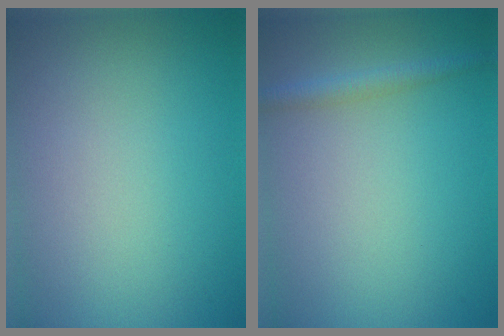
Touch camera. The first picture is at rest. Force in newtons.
{"total": 1.6, "press": 1.6, "slide": 0.0}